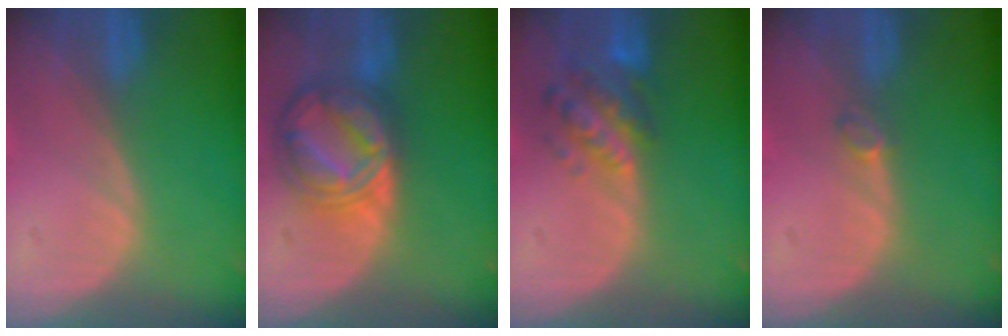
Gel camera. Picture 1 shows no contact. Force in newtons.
{"total": 8.9, "press": 8.8, "slide": 0.7}
{"total": 6.2, "press": 6.0, "slide": 1.5}
{"total": 1.2, "press": 1.2, "slide": 0.4}